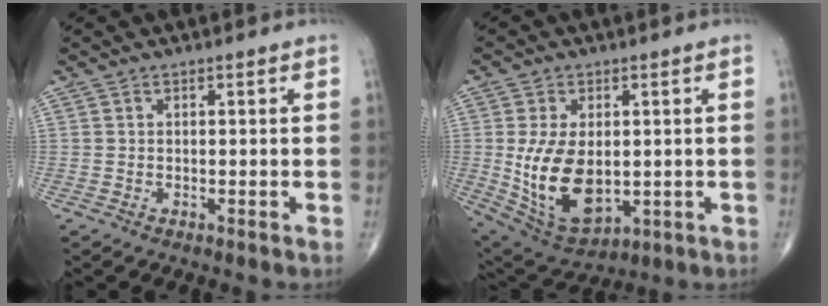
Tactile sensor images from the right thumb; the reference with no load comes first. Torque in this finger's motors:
{"motor_torque": [-0.24, 1.37, 1.38, 0.25, 0.42]}